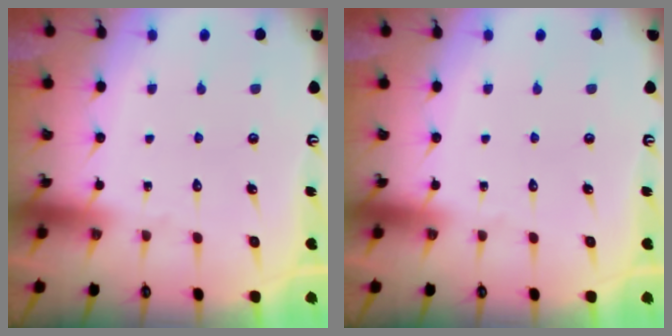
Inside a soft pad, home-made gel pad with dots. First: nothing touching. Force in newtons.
{"total": 0.0}